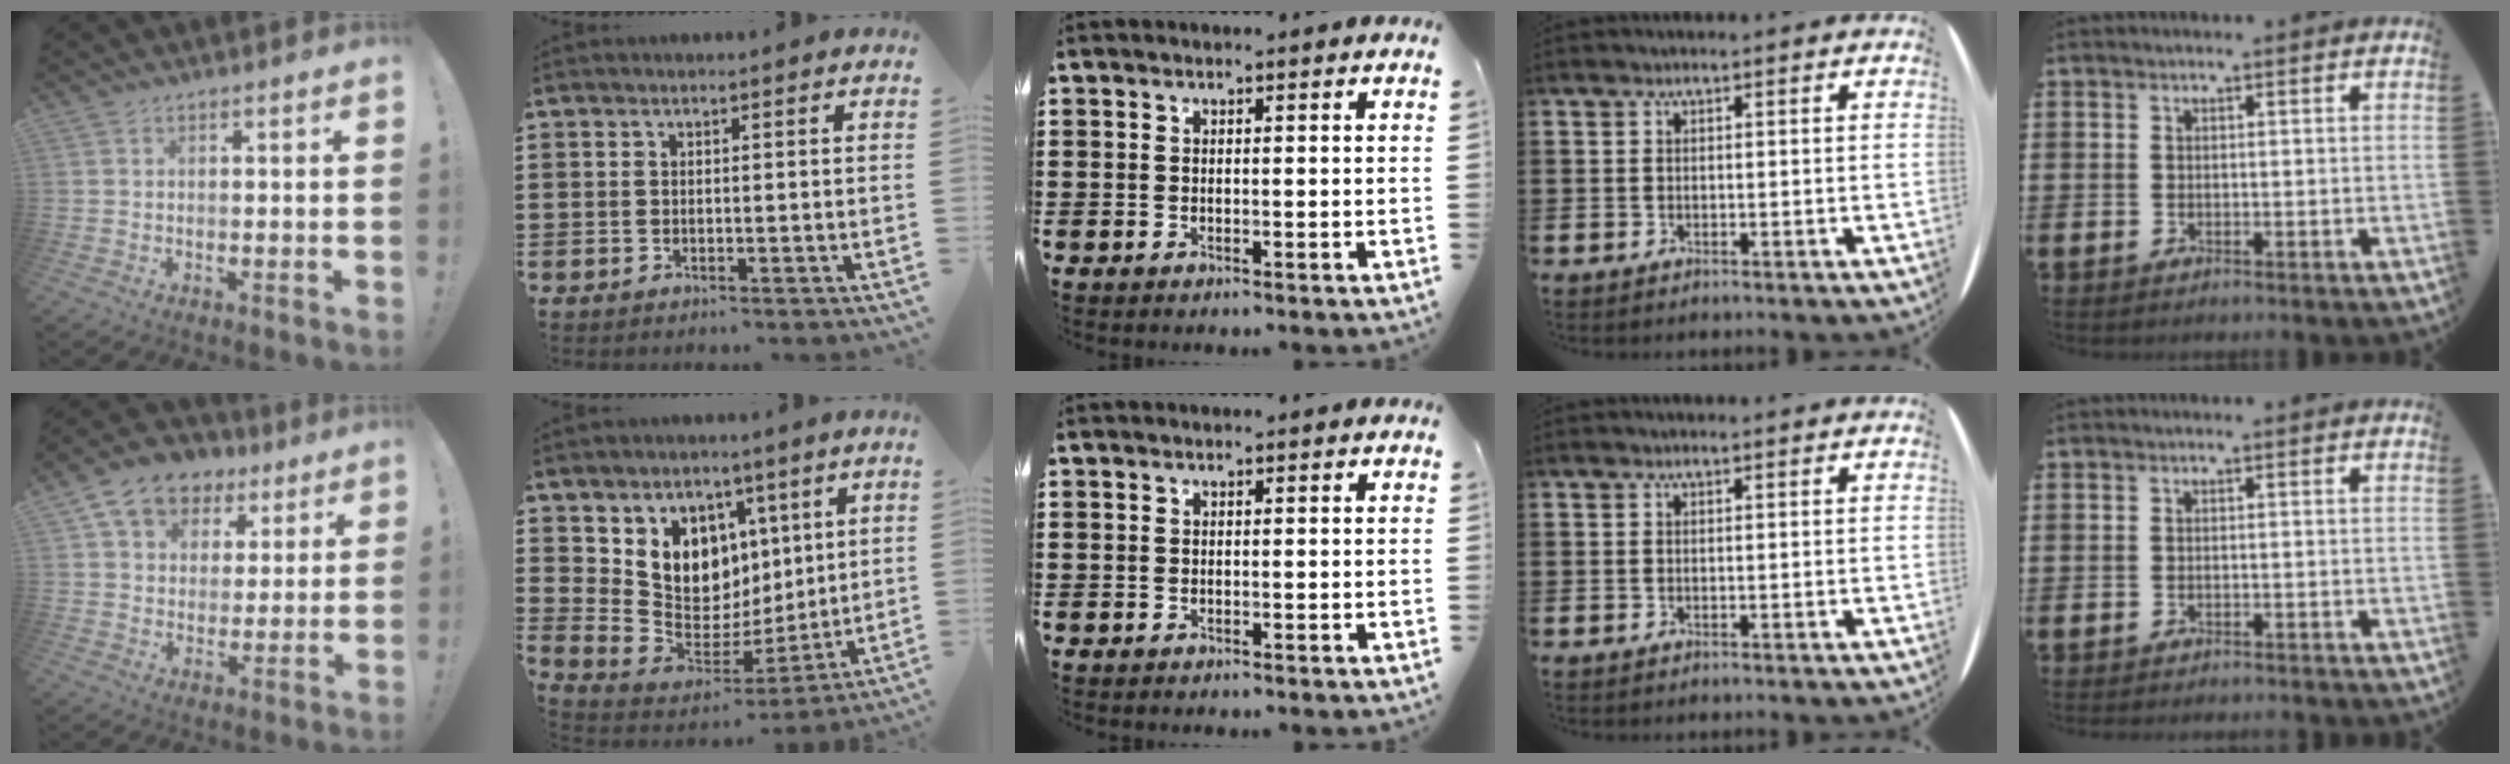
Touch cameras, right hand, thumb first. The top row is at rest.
{"thumb": {"total": 12.1, "force": [6.8, 8.9, 4.7], "torque": [-0.078, -0.032, 0.134]}, "index": {"total": 9.1, "force": [4.3, 7.8, 2.1], "torque": [-0.072, -0.057, 0.086]}}